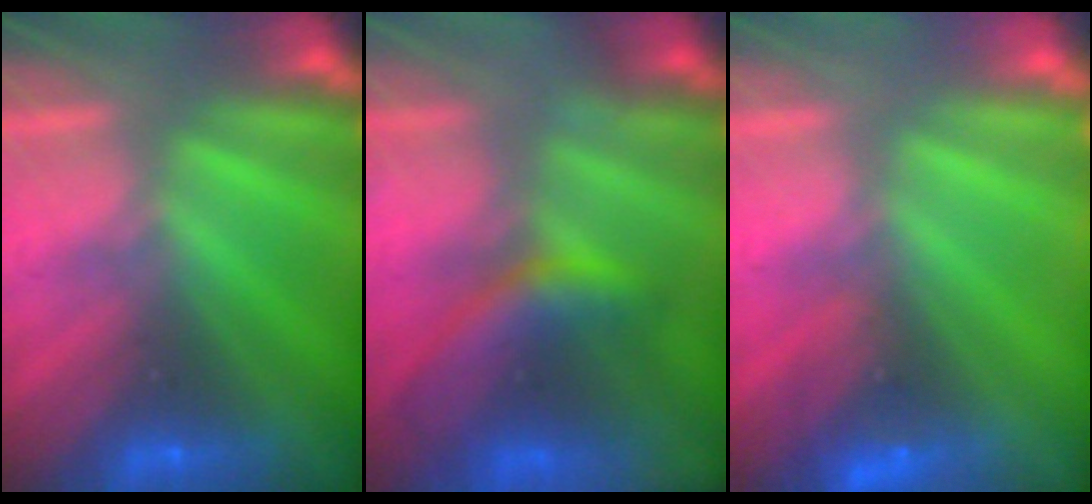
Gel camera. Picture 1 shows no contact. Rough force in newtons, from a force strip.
{"total": 7.7}
{"total": 2.5}